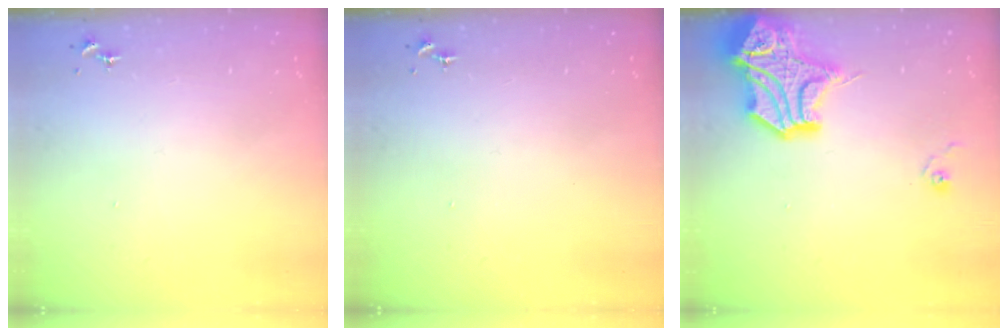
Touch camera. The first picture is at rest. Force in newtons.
{"total": 0.0}
{"total": 21.1, "press": 21.0, "slide": 2.6}